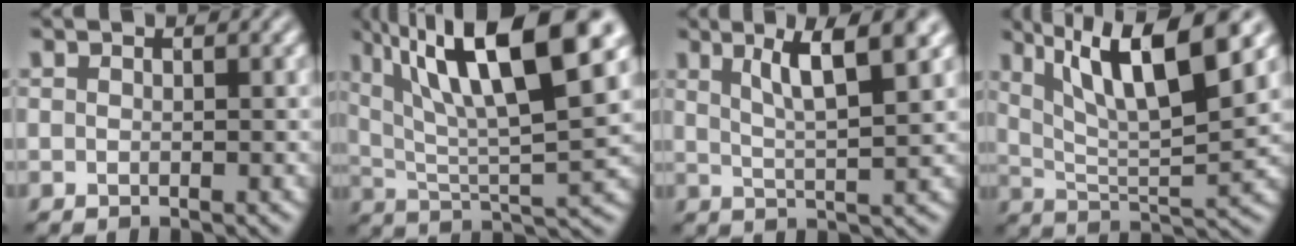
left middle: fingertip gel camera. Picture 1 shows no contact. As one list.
[{"total": 13.8, "force": [6.6, 3.4, 11.6], "torque": [-0.196, 0.015, 0.114]}, {"total": 6.4, "force": [2.8, 1.4, 5.6], "torque": [-0.090, 0.003, 0.050]}, {"total": 9.9, "force": [4.9, 2.4, 8.2], "torque": [-0.141, 0.004, 0.090]}]